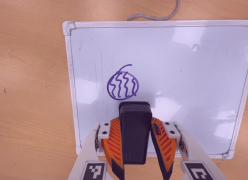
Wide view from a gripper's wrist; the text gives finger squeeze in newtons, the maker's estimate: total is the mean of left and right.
{"total": 6.2, "left": 4.8, "right": 7.7}